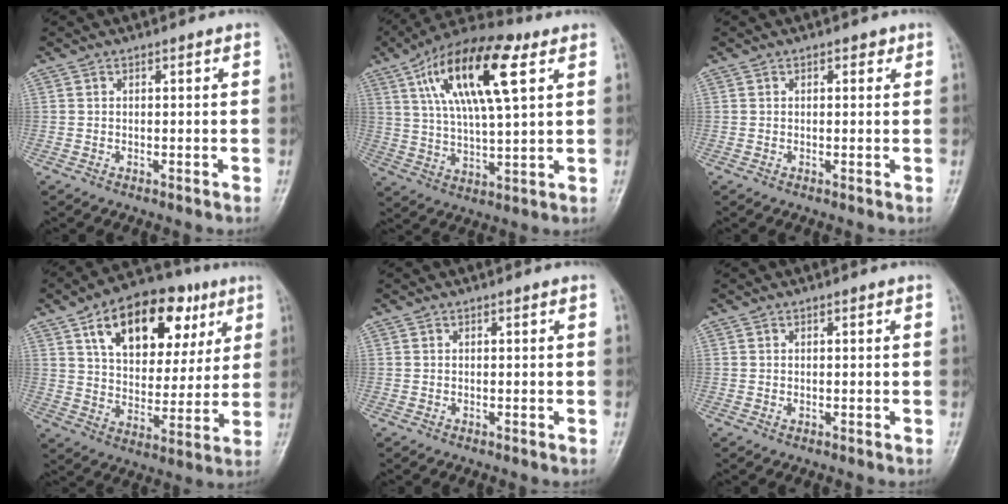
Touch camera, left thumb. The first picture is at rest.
{"total": 18.8, "force": [7.5, 6.6, 16.0], "torque": [-0.273, 0.001, 0.126]}
{"total": 1.5, "force": [0.7, 0.9, 0.9], "torque": [-0.003, 0.000, 0.006]}
{"total": 21.0, "force": [9.6, 12.0, 14.4], "torque": [-0.177, -0.008, 0.153]}
{"total": 0.0}
{"total": 0.8, "force": [0.2, 0.4, 0.6], "torque": [-0.009, 0.001, 0.005]}